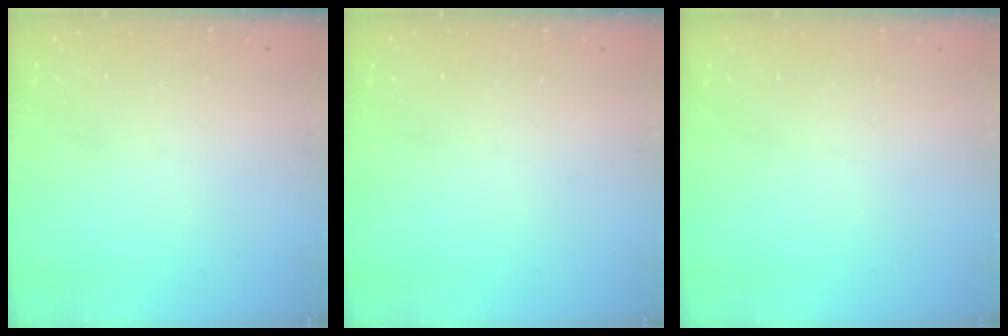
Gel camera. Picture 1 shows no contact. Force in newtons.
{"total": 0.0}
{"total": 0.0}